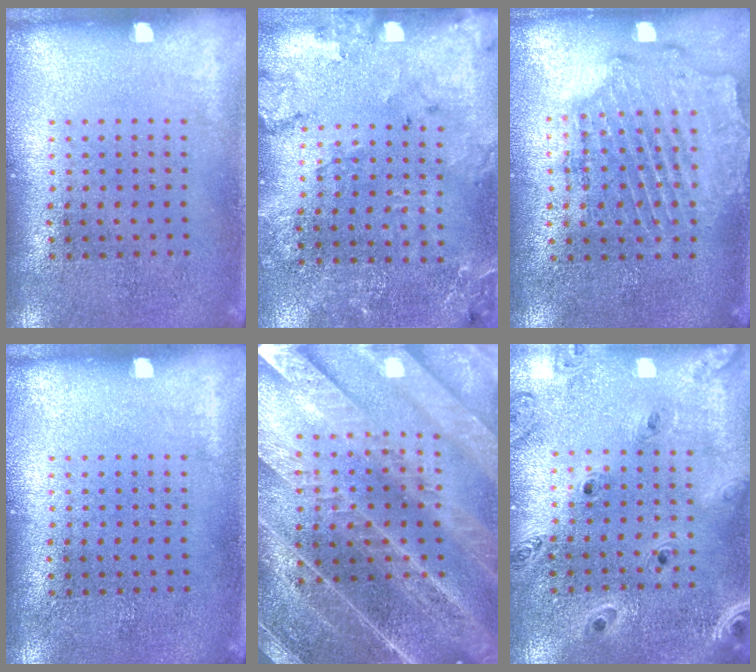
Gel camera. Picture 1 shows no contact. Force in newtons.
{"total": 1.8, "press": 1.8, "slide": 0.3}
{"total": 1.8, "press": 1.6, "slide": 0.9}
{"total": 0.0}
{"total": 4.2, "press": 3.8, "slide": 1.8}
{"total": 1.3, "press": 1.3, "slide": 0.1}